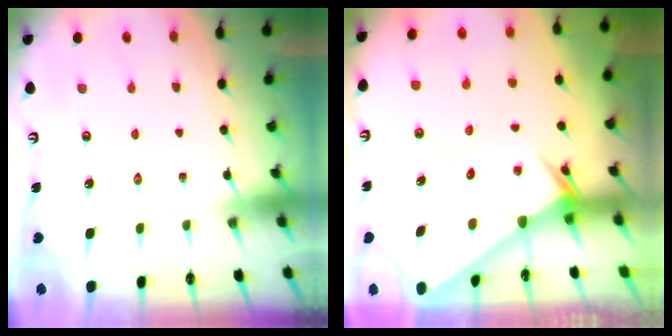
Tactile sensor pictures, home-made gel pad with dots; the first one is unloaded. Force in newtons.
{"total": 2.5, "press": 2.5, "slide": 0.2}